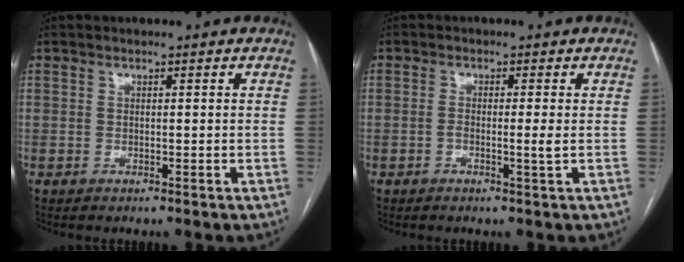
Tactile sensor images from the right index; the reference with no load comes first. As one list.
[{"total": 2.2, "force": [-0.4, -0.2, 2.1], "torque": [-0.038, -0.003, -0.008]}]